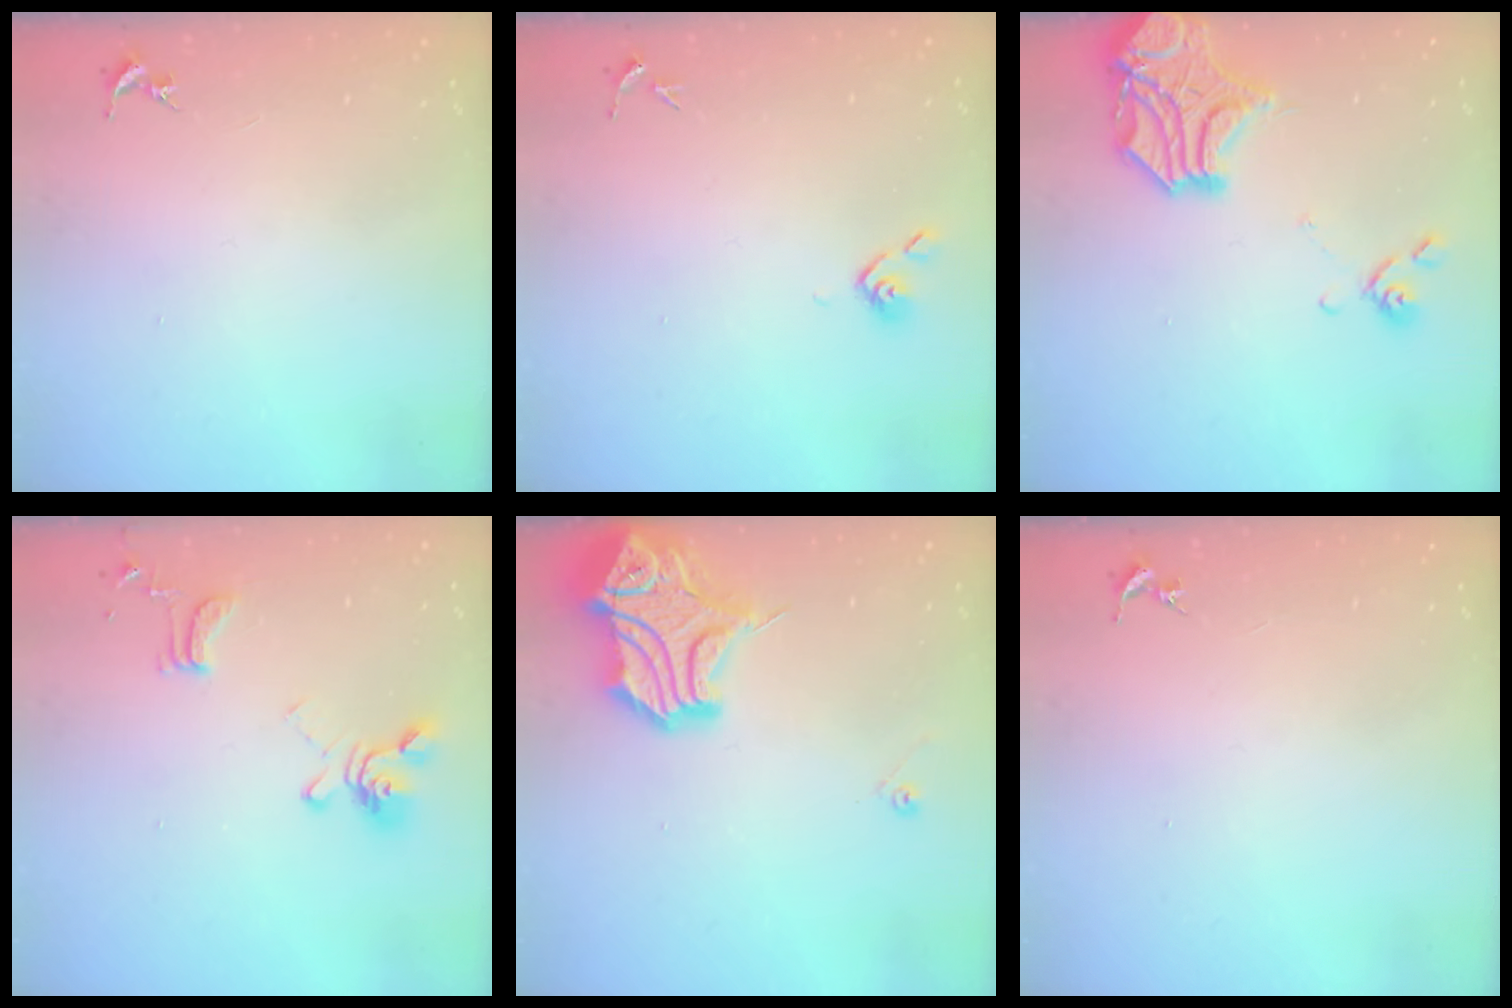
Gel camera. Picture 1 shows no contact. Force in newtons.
{"total": 3.5, "press": 3.4, "slide": 0.9}
{"total": 15.9, "press": 15.6, "slide": 2.9}
{"total": 14.3, "press": 14.3, "slide": 1.3}
{"total": 17.4, "press": 17.2, "slide": 2.4}
{"total": 0.0}